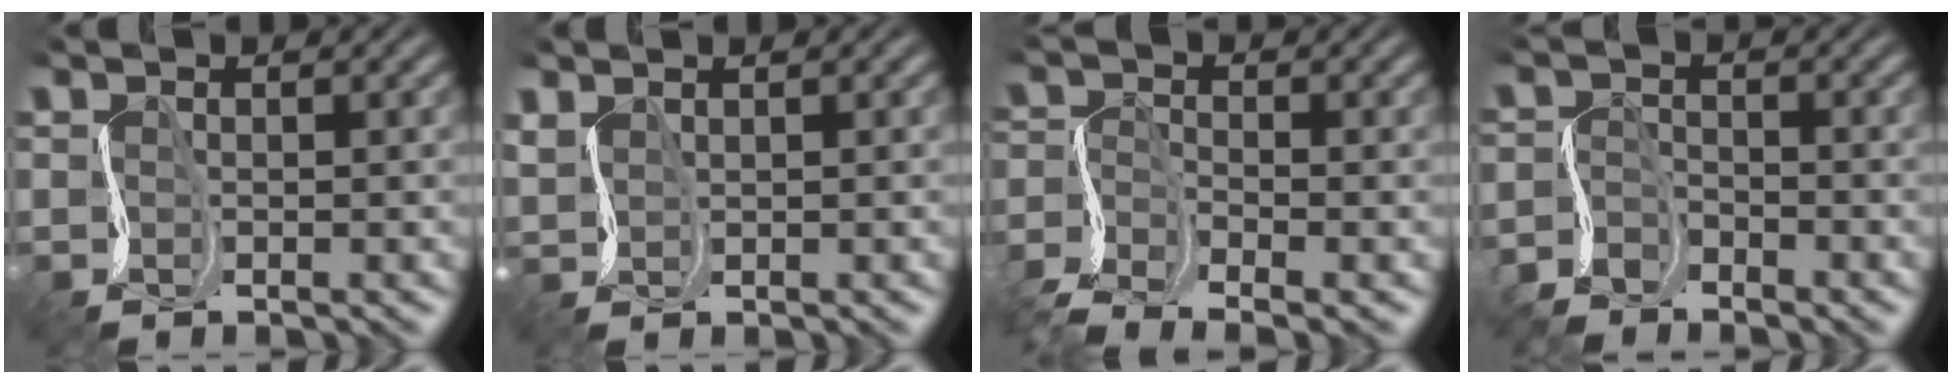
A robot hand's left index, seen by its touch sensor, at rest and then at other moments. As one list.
[{"total": 1.1, "force": [1.0, 0.3, 0.2], "torque": [-0.015, 0.006, 0.024]}, {"total": 5.8, "force": [-4.7, 1.7, 3.0], "torque": [-0.065, -0.014, -0.102]}, {"total": 3.3, "force": [-3.1, 1.1, 0.4], "torque": [-0.012, -0.001, -0.071]}]